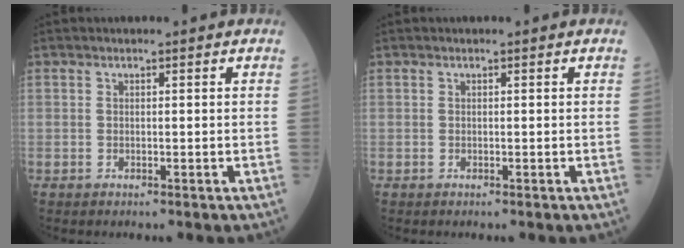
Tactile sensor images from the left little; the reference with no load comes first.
{"total": 0.0}